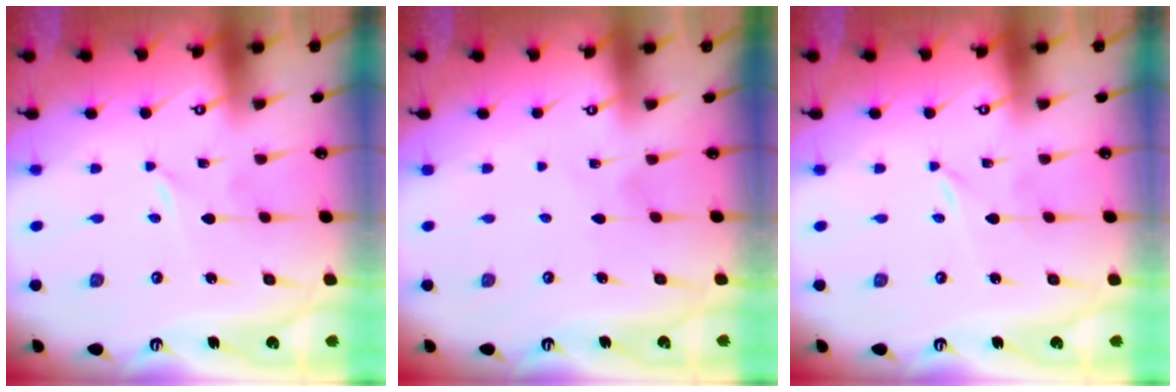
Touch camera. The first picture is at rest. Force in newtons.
{"total": 3.3, "press": 3.3, "slide": 0.3}
{"total": 0.0}